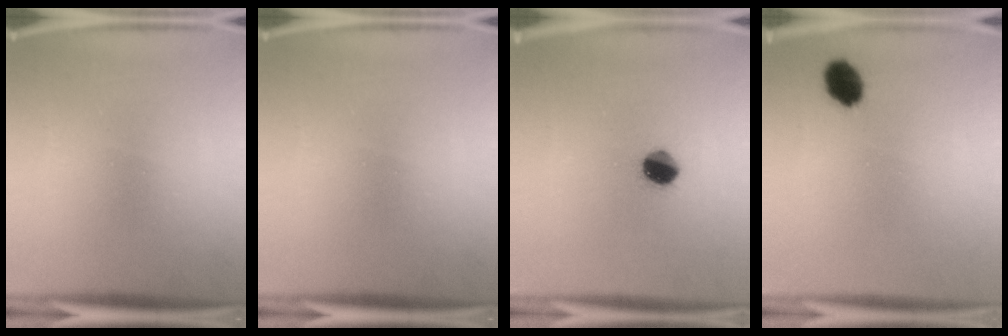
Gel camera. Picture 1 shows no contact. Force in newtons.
{"total": 0.0}
{"total": 6.5}
{"total": 4.1}